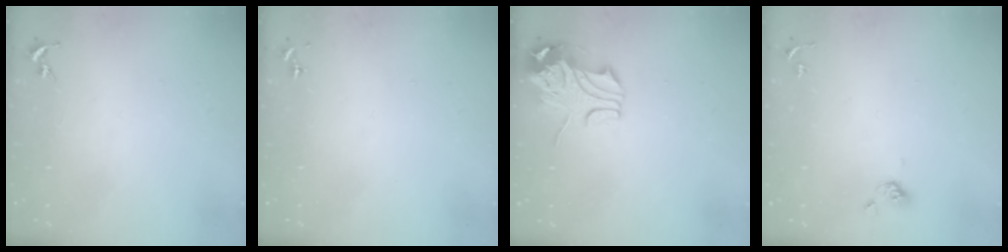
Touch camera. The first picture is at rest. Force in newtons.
{"total": 0.0}
{"total": 9.7, "press": 9.6, "slide": 1.7}
{"total": 5.1, "press": 4.9, "slide": 1.4}